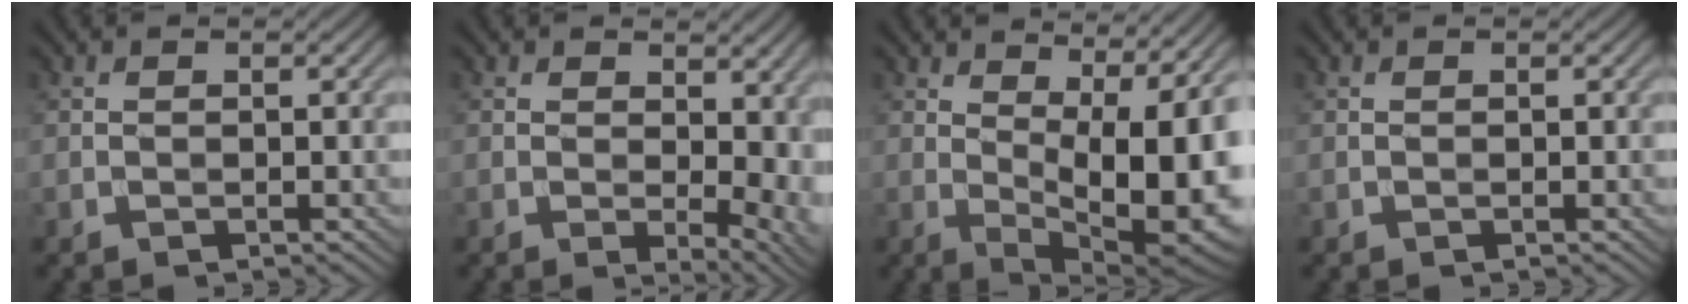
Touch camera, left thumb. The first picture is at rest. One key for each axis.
{"total": 7.2, "fx": 0.8, "fy": 3.7, "fz": 6.1, "tx": -0.072, "ty": -0.004, "tz": 0.018}
{"total": 11.8, "fx": 2.5, "fy": 4.8, "fz": 10.5, "tx": -0.138, "ty": 0.012, "tz": 0.041}
{"total": 0.0}